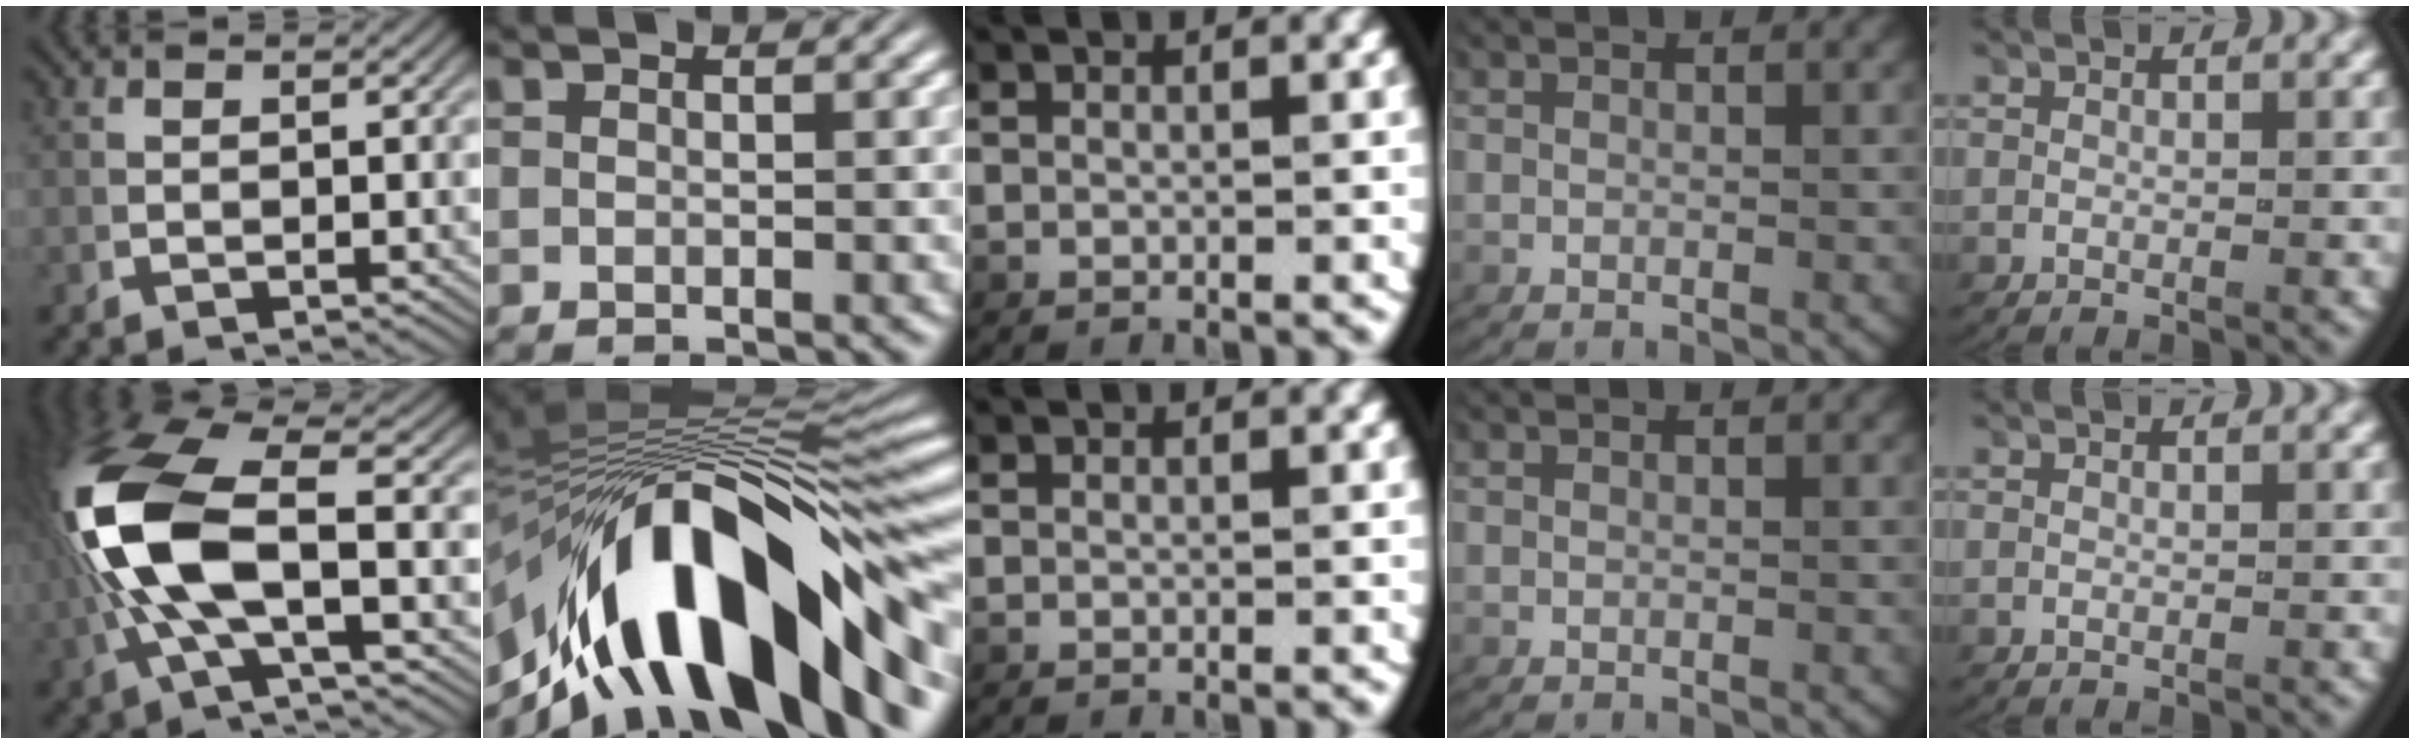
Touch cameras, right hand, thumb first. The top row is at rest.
{"thumb": {"total": 11.9, "force": [0.1, 5.2, 10.7], "torque": [-0.242, -0.009, 0.013]}, "index": {"total": 21.6, "force": [-3.3, 10.8, 18.5], "torque": [-0.288, 0.002, -0.041]}}